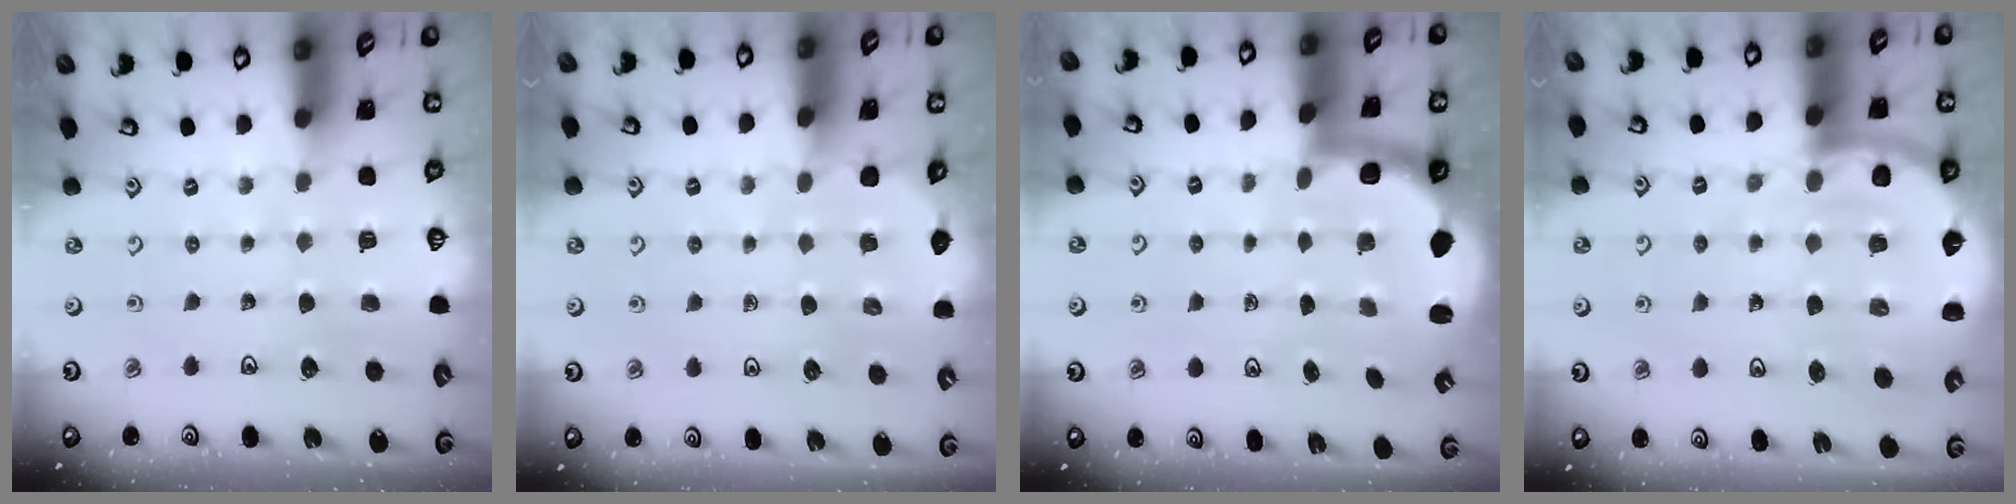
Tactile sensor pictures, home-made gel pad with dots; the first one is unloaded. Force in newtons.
{"total": 2.0, "press": 2.0, "slide": 0.2}
{"total": 2.2, "press": 1.7, "slide": 1.4}
{"total": 8.6, "press": 8.4, "slide": 1.8}